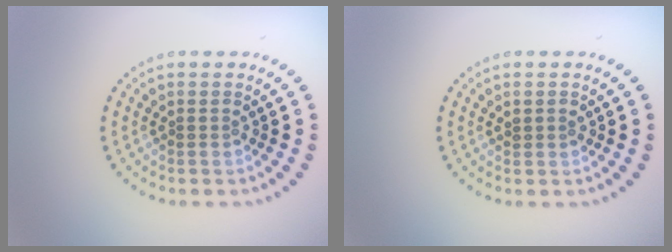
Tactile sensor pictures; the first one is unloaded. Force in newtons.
{"total": 0.8, "press": 0.7, "slide": 0.2}